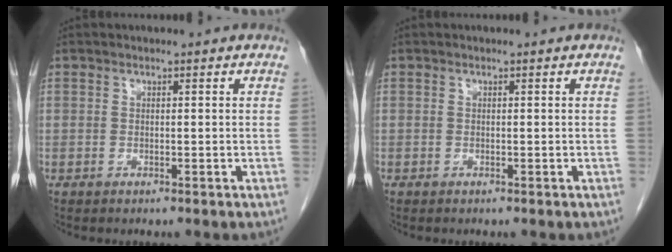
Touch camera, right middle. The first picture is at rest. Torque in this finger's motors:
{"motor_torque": [0.09, 0.08, 0.25, 0.07]}